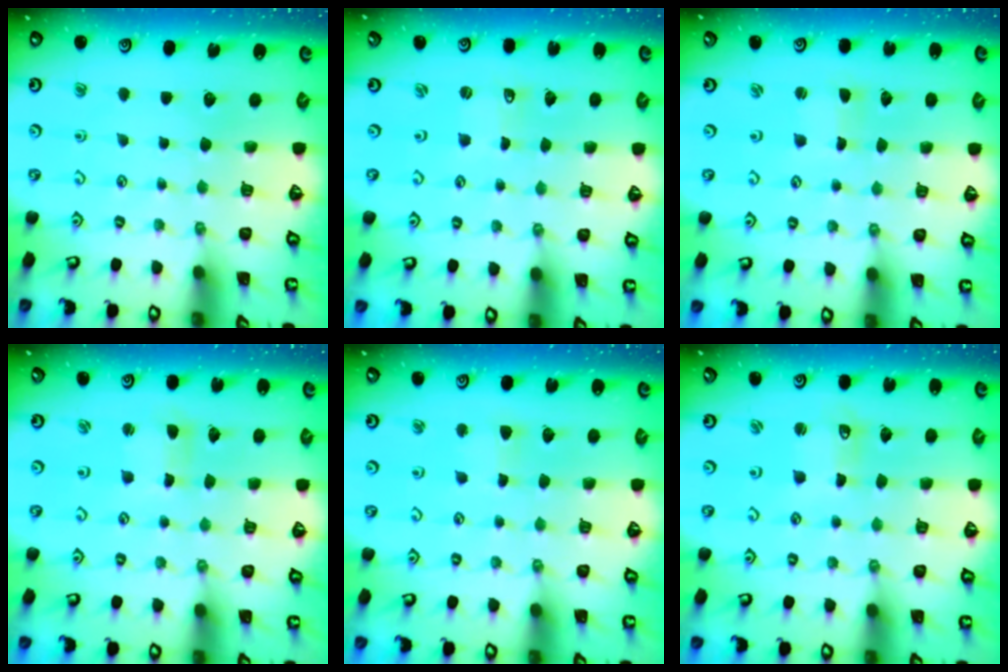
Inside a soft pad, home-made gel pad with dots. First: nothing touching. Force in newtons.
{"total": 0.0}
{"total": 0.8, "press": 0.8, "slide": 0.0}
{"total": 1.7, "press": 1.7, "slide": 0.4}
{"total": 2.2, "press": 2.2, "slide": 0.2}
{"total": 3.2, "press": 3.2, "slide": 0.4}